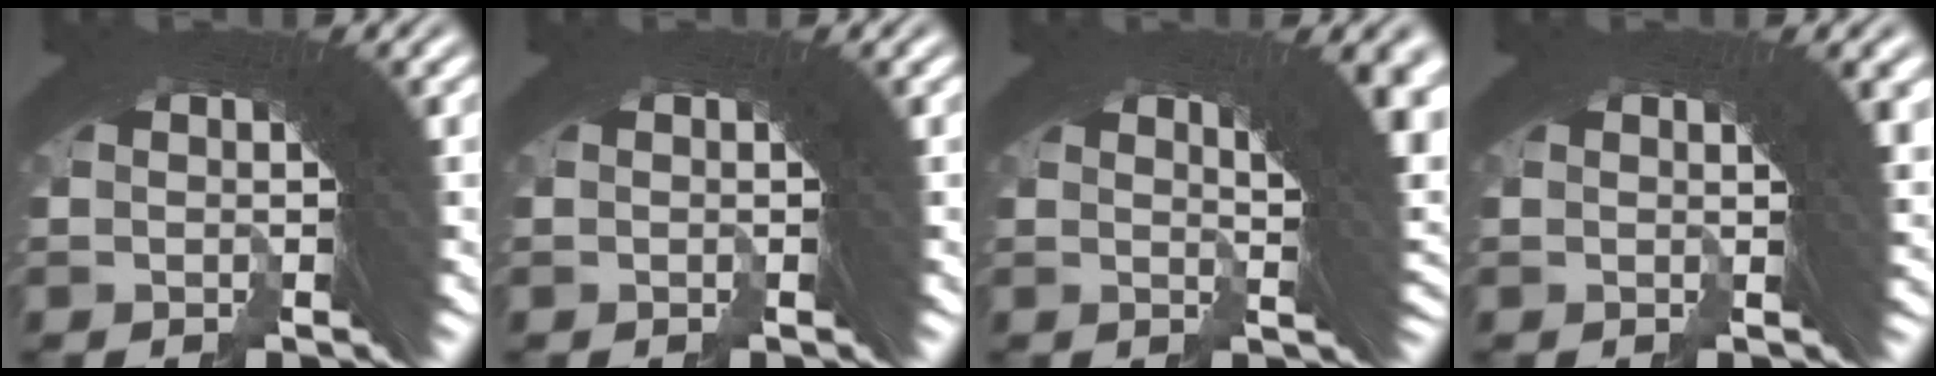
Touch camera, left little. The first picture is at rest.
{"total": 0.0}
{"total": 6.1, "force": [2.5, 0.7, 5.5], "torque": [-0.041, 0.014, 0.035]}
{"total": 2.4, "force": [1.0, 0.0, 2.2], "torque": [-0.023, 0.007, 0.012]}